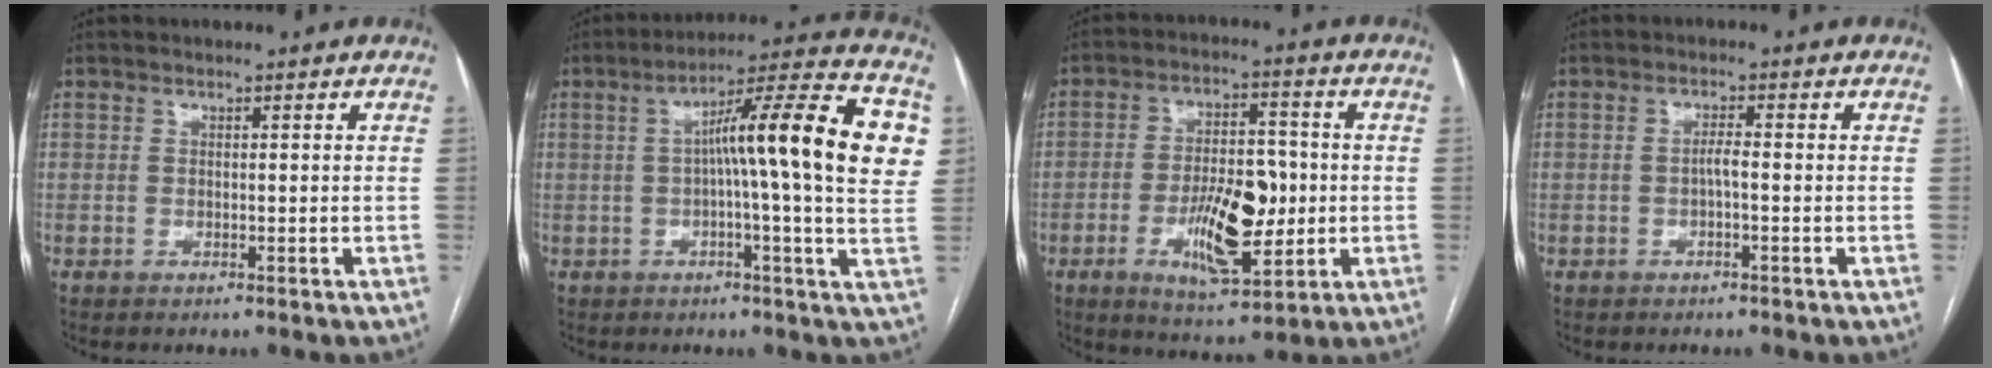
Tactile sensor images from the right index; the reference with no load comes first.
{"total": 18.5, "force": [2.6, 0.7, 18.3], "torque": [-0.263, 0.029, 0.026]}
{"total": 12.0, "force": [-2.4, 4.5, 10.9], "torque": [-0.191, 0.004, -0.033]}
{"total": 1.7, "force": [-0.4, 0.2, 1.6], "torque": [-0.028, 0.003, -0.008]}